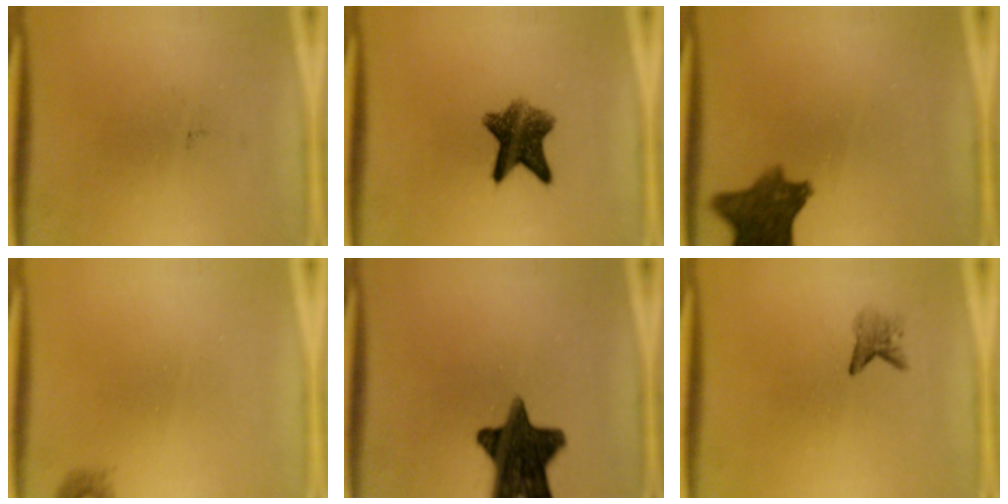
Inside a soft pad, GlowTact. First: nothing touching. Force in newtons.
{"total": 7.7}
{"total": 9.1}
{"total": 0.9}
{"total": 14.3}
{"total": 1.8}